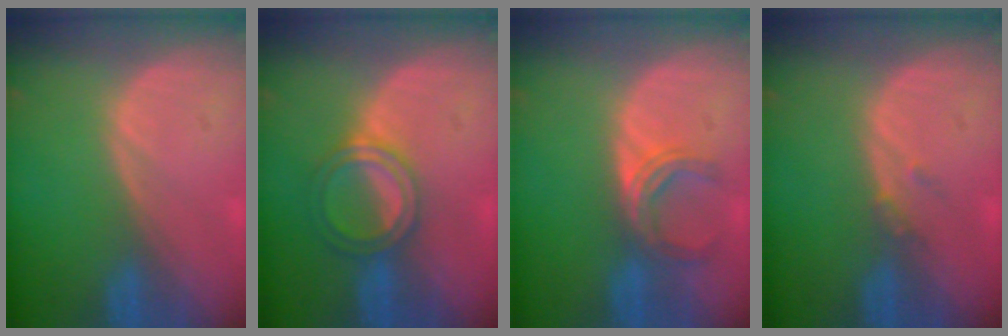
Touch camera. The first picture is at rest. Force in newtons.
{"total": 5.1, "press": 4.7, "slide": 1.9}
{"total": 5.0, "press": 4.5, "slide": 2.2}
{"total": 1.3, "press": 1.1, "slide": 0.7}